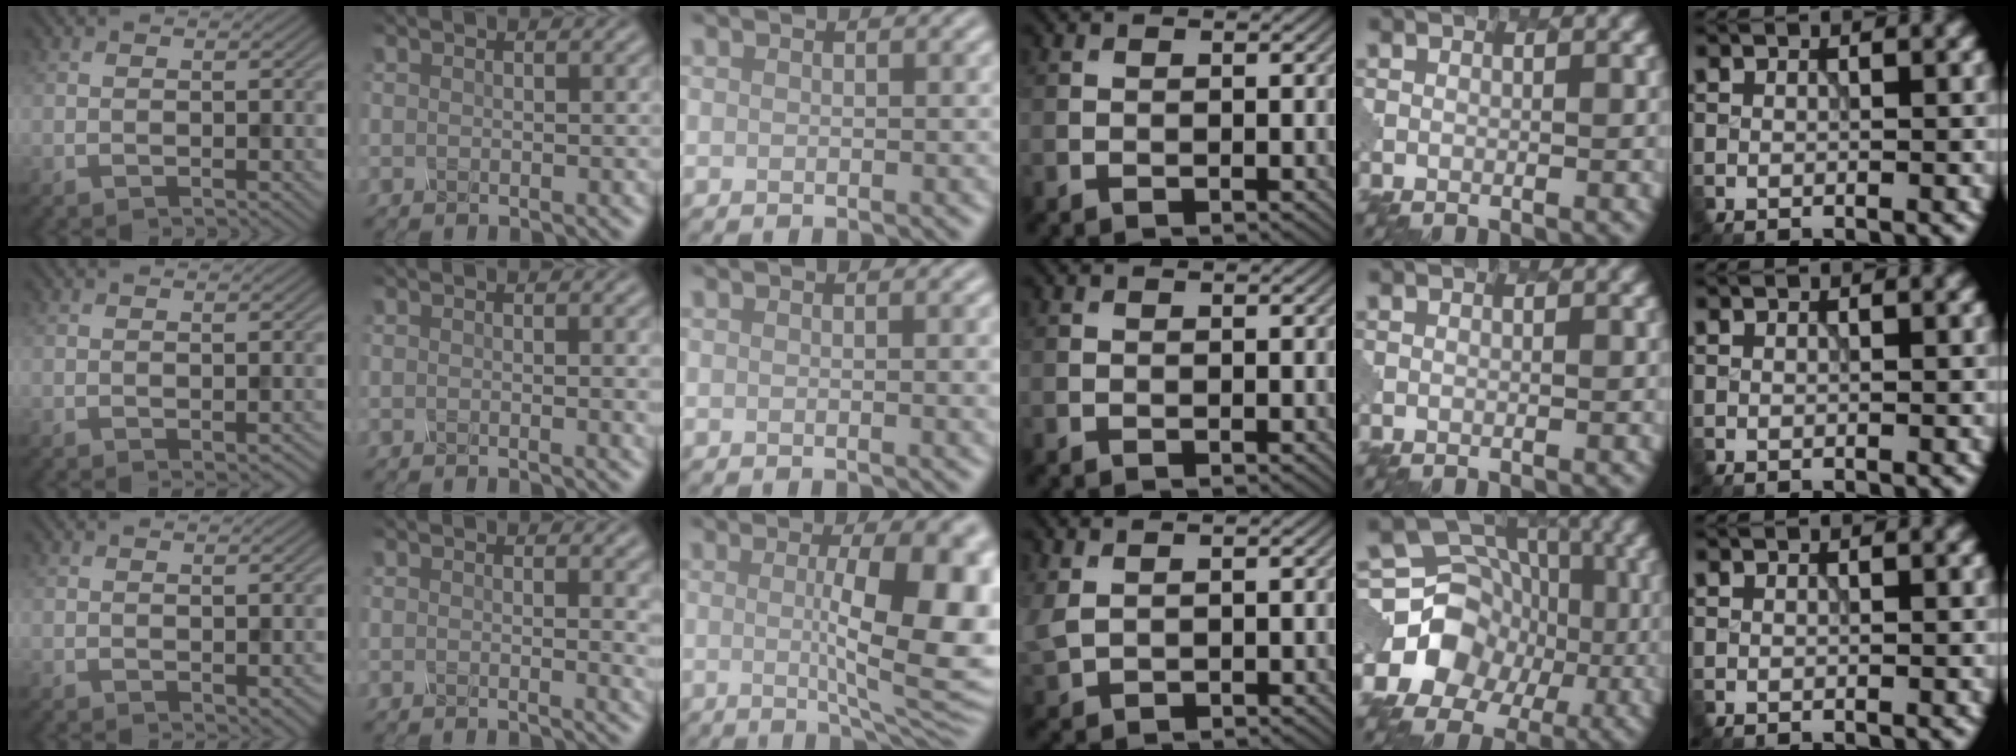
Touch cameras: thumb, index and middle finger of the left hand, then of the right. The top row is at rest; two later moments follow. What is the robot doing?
{"motion": "screw", "object": "spray bottle"}